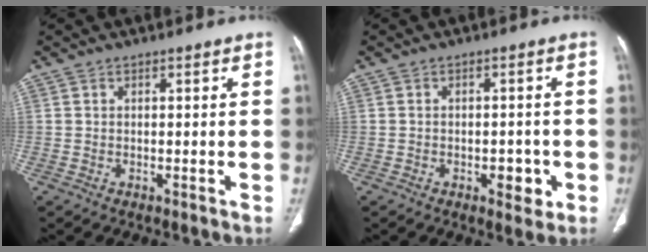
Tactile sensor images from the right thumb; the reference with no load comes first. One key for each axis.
{"total": 4.0, "fx": -1.5, "fy": 2.2, "fz": 2.9, "tx": -0.022, "ty": 0.005, "tz": -0.014}